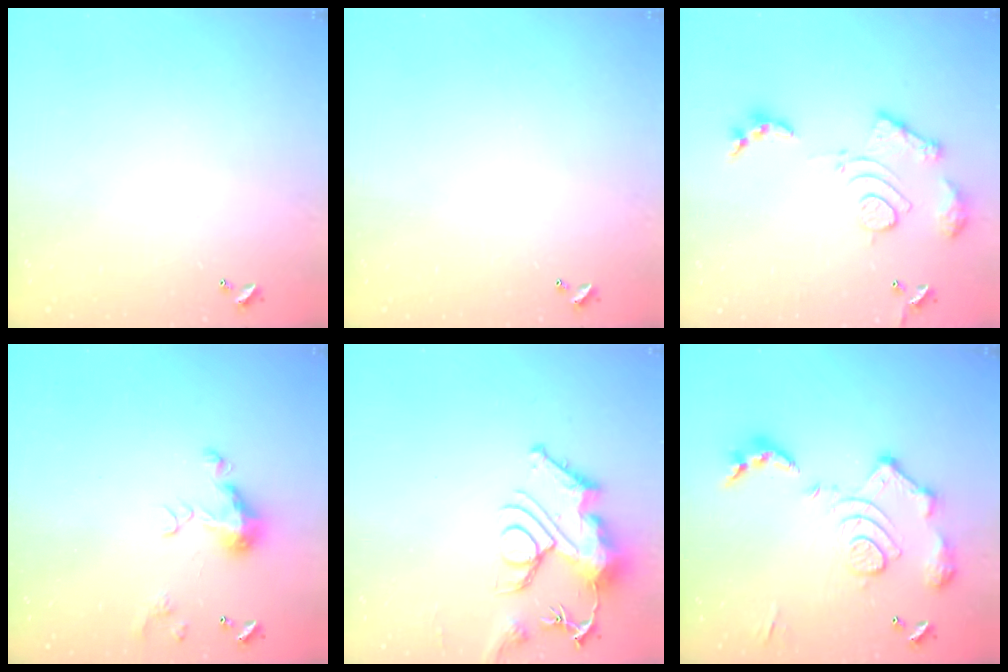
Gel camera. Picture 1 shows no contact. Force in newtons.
{"total": 0.0}
{"total": 14.5, "press": 14.4, "slide": 1.3}
{"total": 7.3, "press": 7.3, "slide": 1.0}
{"total": 11.9, "press": 11.8, "slide": 1.6}
{"total": 16.6, "press": 16.6, "slide": 1.7}